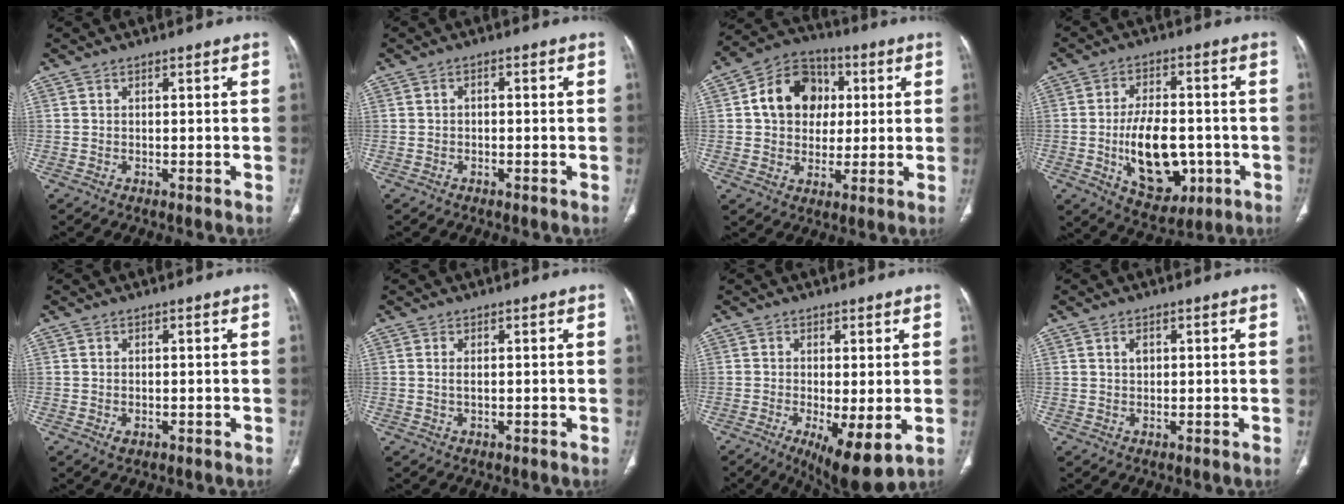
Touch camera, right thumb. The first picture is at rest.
{"total": 0.9, "force": [-0.2, 0.6, 0.6], "torque": [-0.007, 0.006, -0.006]}
{"total": 13.4, "force": [2.4, 10.9, 7.4], "torque": [-0.089, 0.011, 0.033]}
{"total": 14.7, "force": [-3.0, 8.5, 11.6], "torque": [-0.161, 0.009, -0.033]}
{"total": 1.3, "force": [-0.3, 0.8, 0.9], "torque": [-0.016, 0.000, 0.000]}
{"total": 1.2, "force": [0.2, 0.5, 1.1], "torque": [-0.026, -0.001, 0.007]}
{"total": 9.1, "force": [-2.4, 2.8, 8.3], "torque": [-0.136, -0.023, -0.031]}
{"total": 1.6, "force": [0.6, 1.0, 1.0], "torque": [-0.015, -0.001, 0.011]}